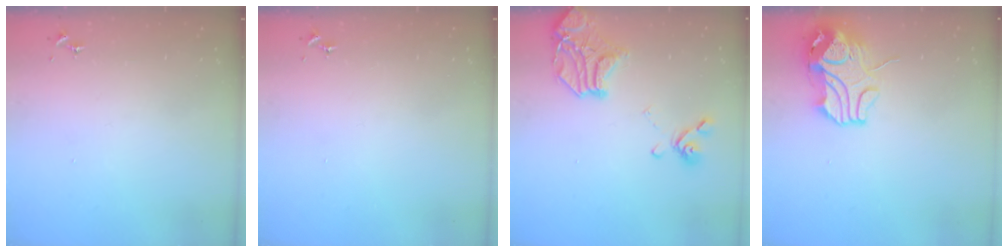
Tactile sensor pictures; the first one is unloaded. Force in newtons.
{"total": 0.0}
{"total": 15.3, "press": 15.2, "slide": 1.8}
{"total": 11.8, "press": 11.7, "slide": 1.5}